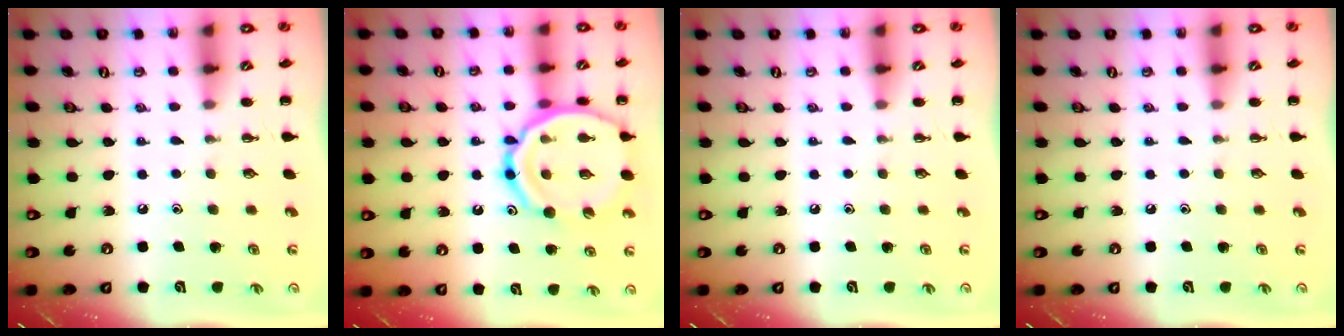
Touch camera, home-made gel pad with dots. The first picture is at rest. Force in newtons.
{"total": 20.2, "press": 20.0, "slide": 2.7}
{"total": 0.0}
{"total": 0.0}